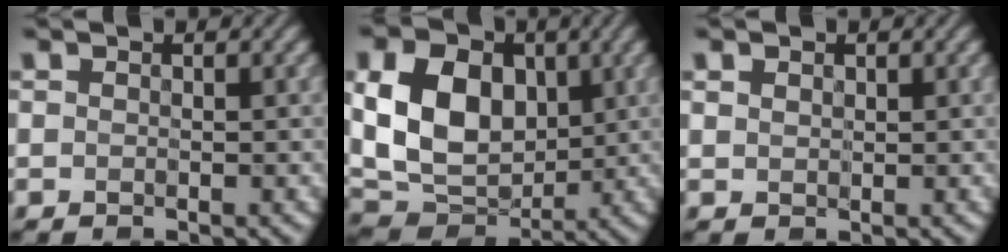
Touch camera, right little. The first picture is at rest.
{"total": 10.8, "force": [1.1, 7.7, 7.4], "torque": [-0.152, 0.003, 0.008]}
{"total": 1.0, "force": [0.6, 0.7, 0.3], "torque": [-0.010, -0.001, 0.013]}